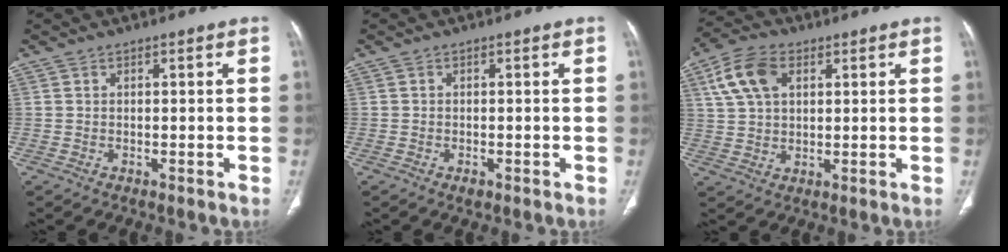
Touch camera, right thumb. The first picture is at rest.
{"total": 1.1, "force": [-0.6, 0.7, 0.7], "torque": [-0.009, 0.001, -0.007]}
{"total": 9.7, "force": [3.7, 6.1, 6.6], "torque": [-0.125, 0.005, 0.069]}